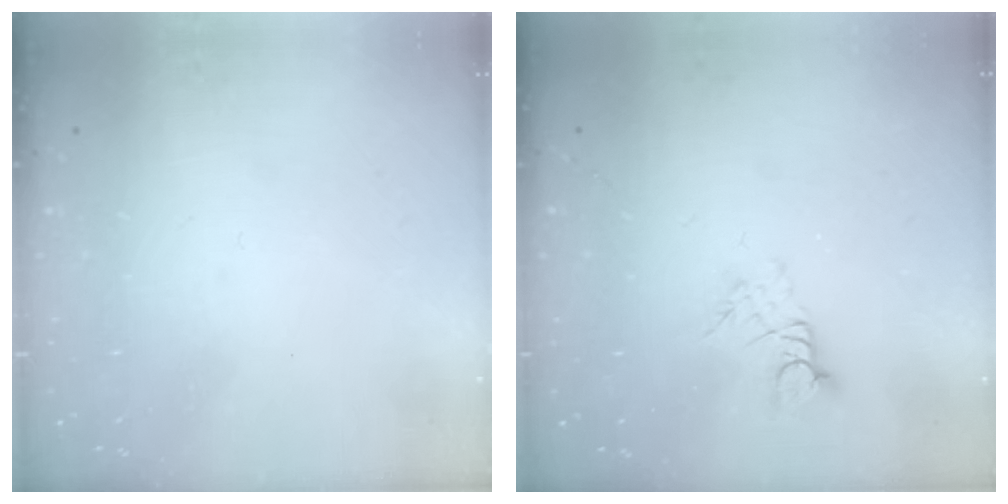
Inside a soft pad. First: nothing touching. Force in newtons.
{"total": 2.6, "press": 2.6, "slide": 0.3}